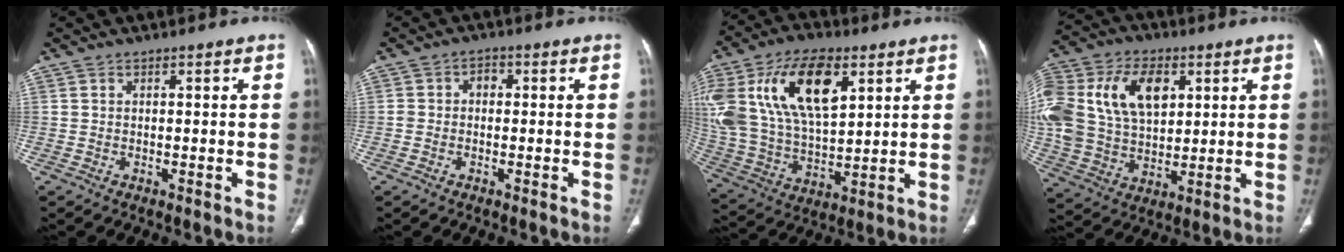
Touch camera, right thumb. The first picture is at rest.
{"total": 2.3, "force": [-0.1, 1.9, 1.3], "torque": [-0.010, 0.013, -0.007]}
{"total": 27.1, "force": [10.1, 14.4, 20.6], "torque": [-0.430, 0.003, 0.192]}
{"total": 26.1, "force": [7.4, 17.4, 17.9], "torque": [-0.396, 0.031, 0.146]}